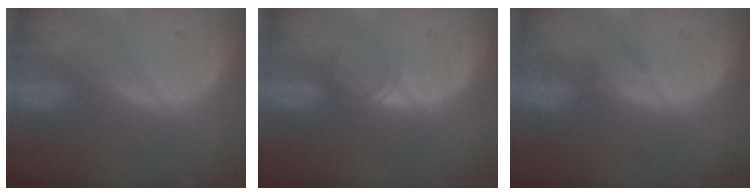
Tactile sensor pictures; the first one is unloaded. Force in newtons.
{"total": 1.8, "press": 1.5, "slide": 1.1}
{"total": 1.2, "press": 1.2, "slide": 0.3}